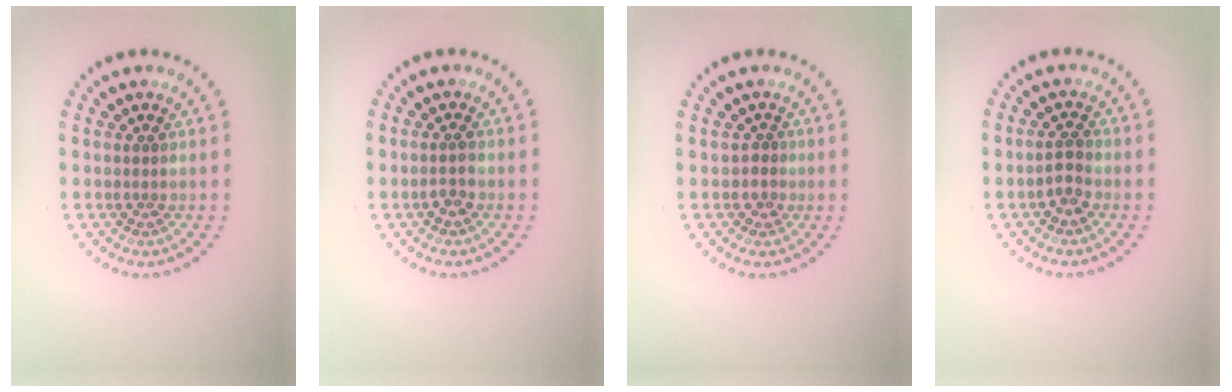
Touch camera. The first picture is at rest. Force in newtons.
{"total": 1.4, "press": 1.4, "slide": 0.2}
{"total": 0.8, "press": 0.7, "slide": 0.5}
{"total": 1.9, "press": 1.8, "slide": 0.6}